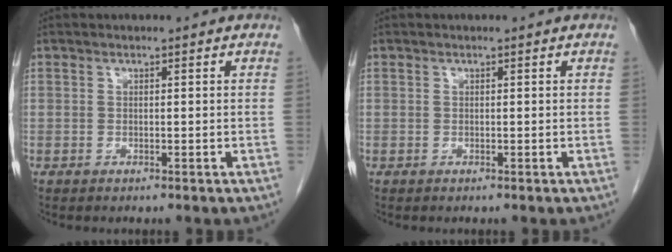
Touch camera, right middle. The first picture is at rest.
{"total": 0.0}